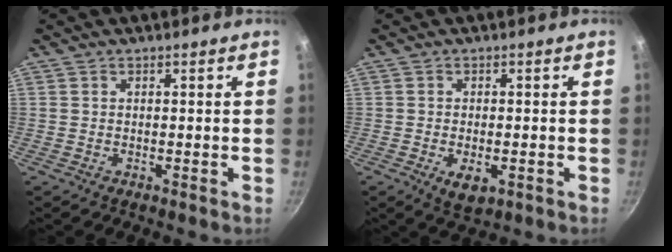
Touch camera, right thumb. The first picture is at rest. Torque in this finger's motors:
{"motor_torque": [-0.19, 0.20, -0.07, -0.03, 0.01]}